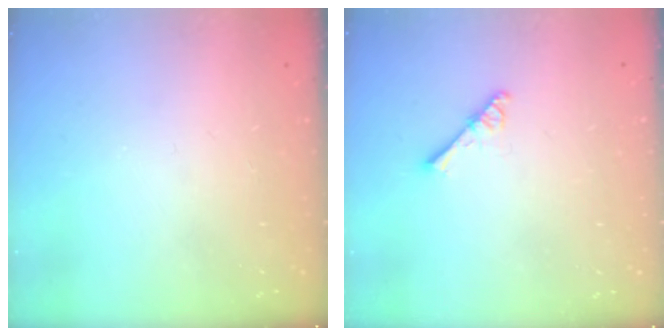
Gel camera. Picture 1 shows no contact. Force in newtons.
{"total": 2.5, "press": 2.5, "slide": 0.3}